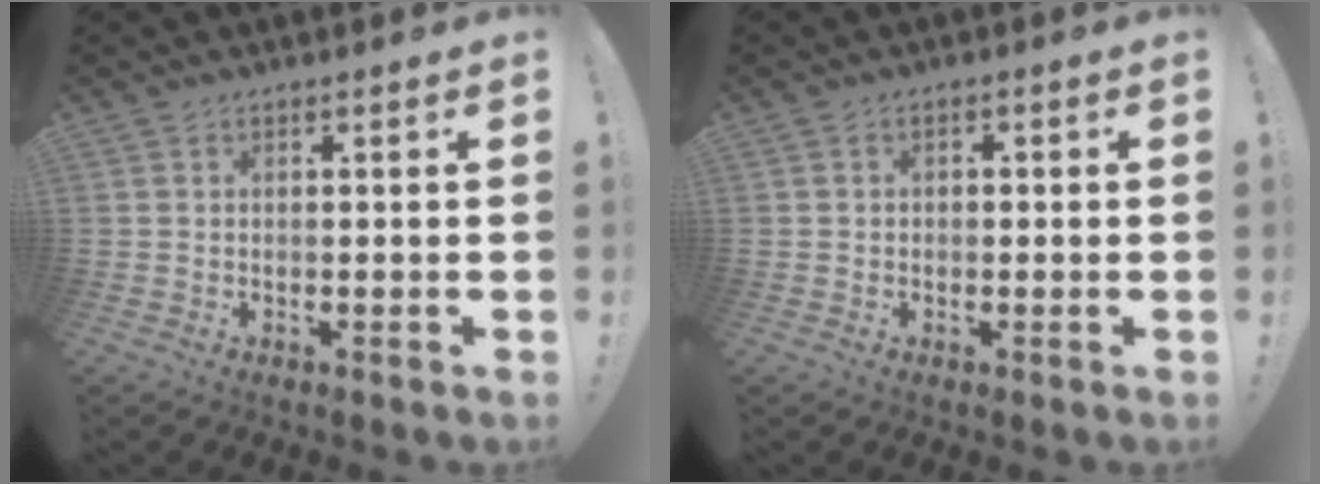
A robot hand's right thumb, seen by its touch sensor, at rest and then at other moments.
{"total": 1.5, "force": [-0.8, 1.1, 0.6], "torque": [-0.015, 0.007, -0.014]}